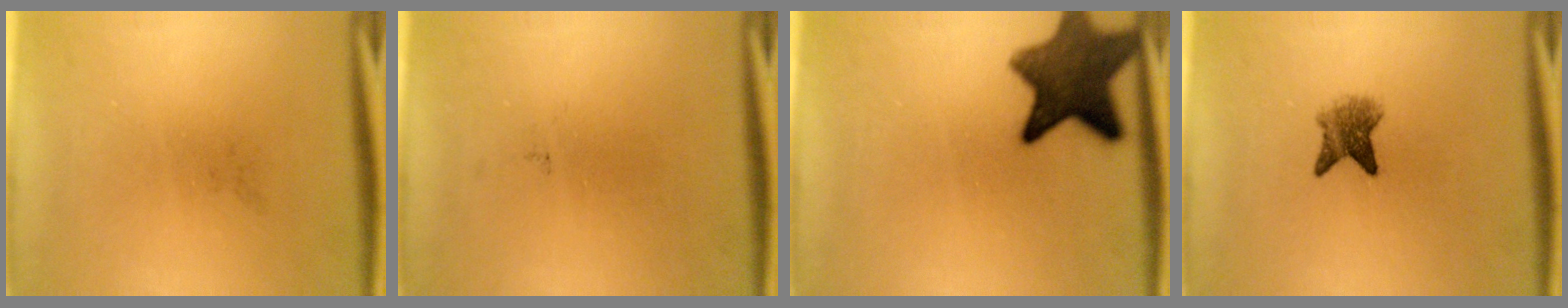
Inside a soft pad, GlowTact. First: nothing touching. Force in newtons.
{"total": 0.0}
{"total": 11.3}
{"total": 4.2}